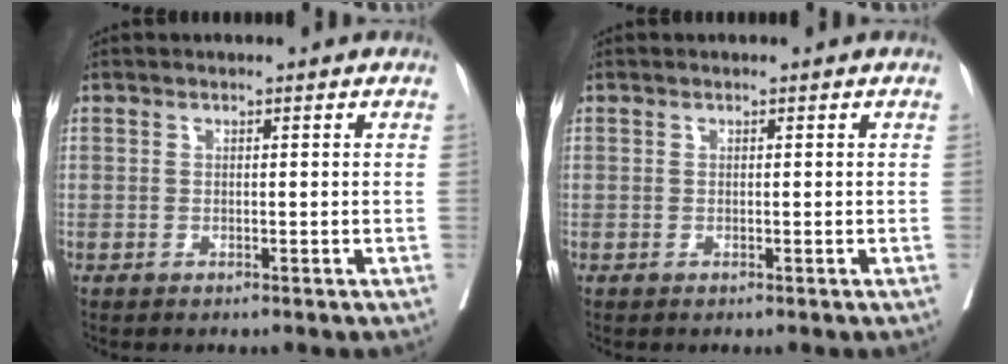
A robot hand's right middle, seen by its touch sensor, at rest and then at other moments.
{"total": 0.0}